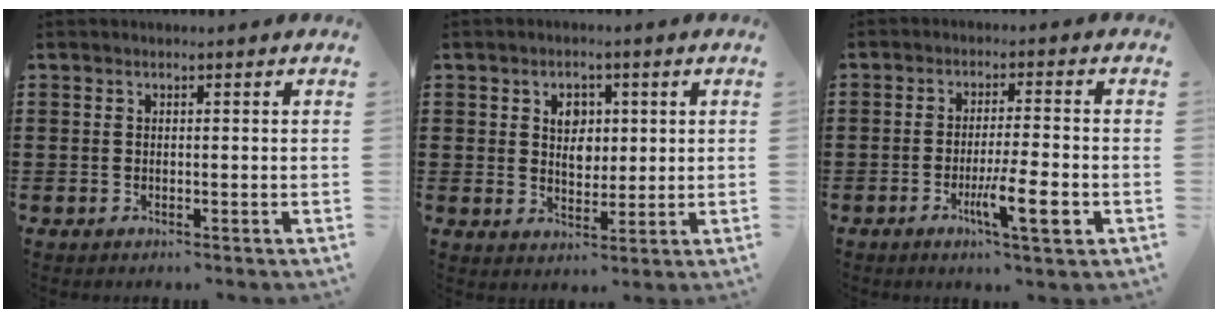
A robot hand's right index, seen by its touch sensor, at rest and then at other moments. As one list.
[{"total": 4.2, "force": [1.2, 3.0, 2.6], "torque": [-0.045, 0.007, 0.016]}, {"total": 7.7, "force": [-2.9, 0.9, 7.0], "torque": [-0.116, -0.006, -0.048]}]